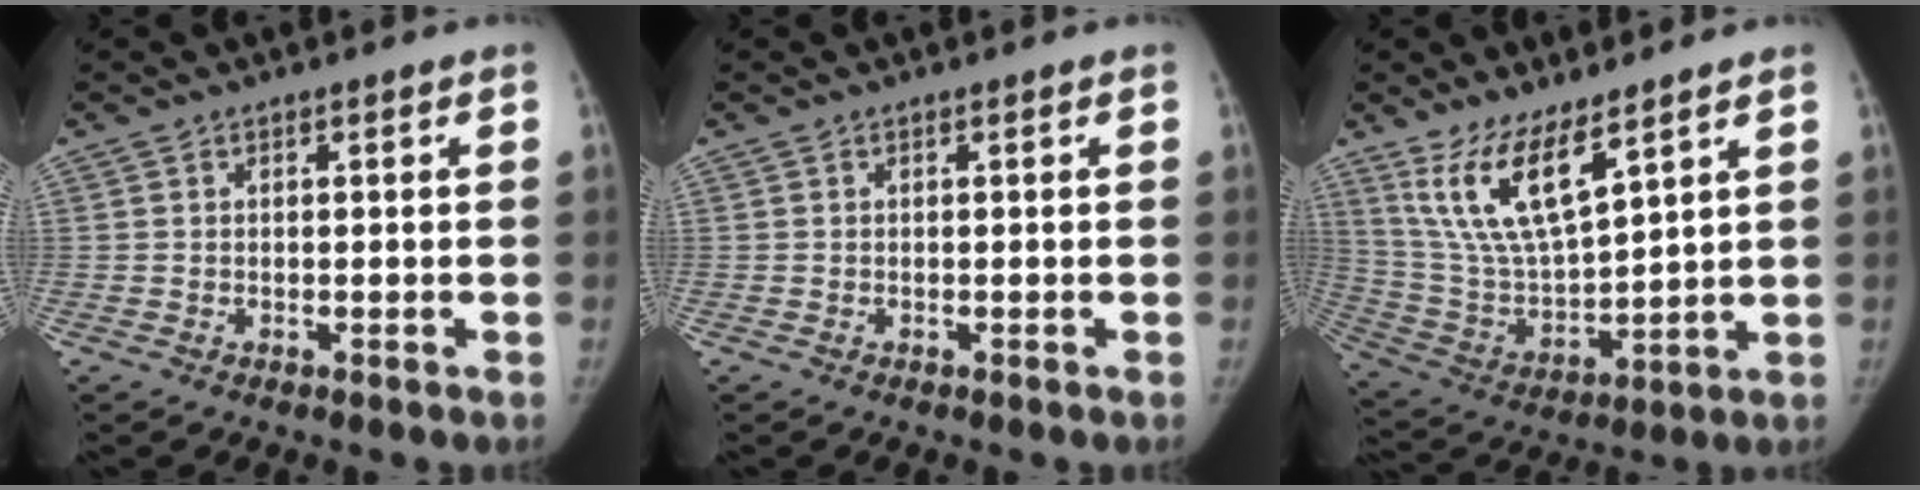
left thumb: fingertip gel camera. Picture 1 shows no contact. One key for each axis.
{"total": 0.0}
{"total": 13.4, "fx": 8.5, "fy": 4.1, "fz": 9.5, "tx": -0.175, "ty": -0.049, "tz": 0.186}